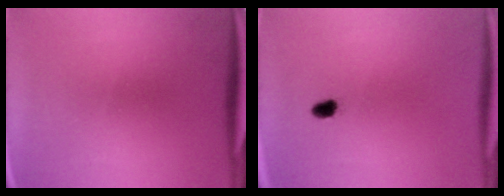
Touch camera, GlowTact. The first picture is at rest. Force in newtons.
{"total": 1.8}